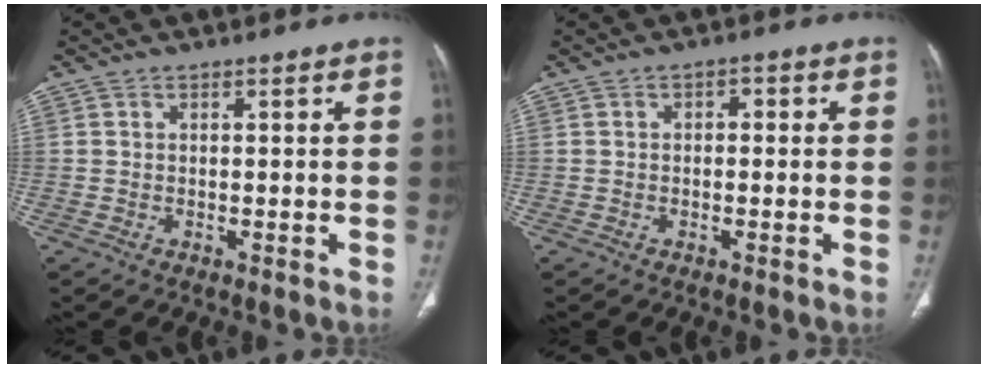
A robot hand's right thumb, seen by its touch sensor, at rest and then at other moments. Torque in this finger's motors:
{"motor_torque": [-0.06, -0.05, -0.03, -0.01, -0.04]}